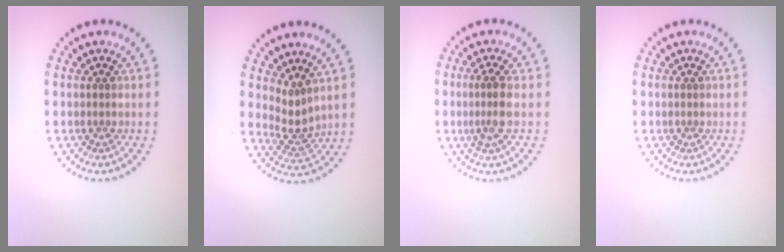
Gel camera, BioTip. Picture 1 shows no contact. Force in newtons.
{"total": 2.4, "press": 1.6, "slide": 1.7}
{"total": 2.1, "press": 1.8, "slide": 1.1}
{"total": 0.0}